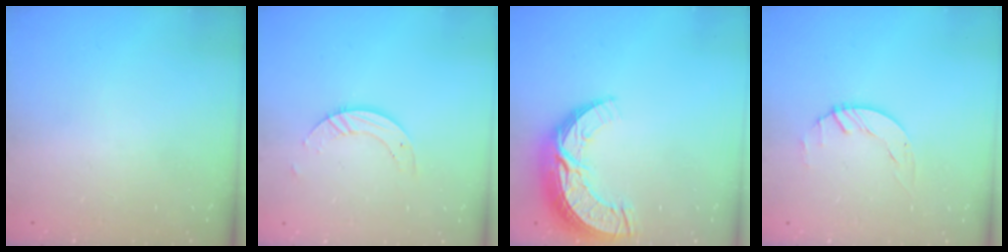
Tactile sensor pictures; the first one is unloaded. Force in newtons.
{"total": 4.6, "press": 4.6, "slide": 0.5}
{"total": 13.0, "press": 12.9, "slide": 1.0}
{"total": 1.5, "press": 1.5, "slide": 0.2}